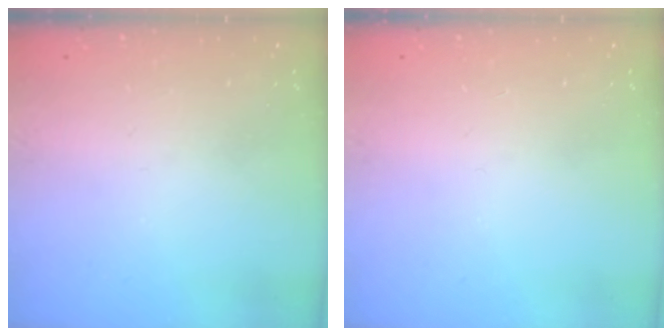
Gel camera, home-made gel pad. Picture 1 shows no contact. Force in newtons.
{"total": 0.0}